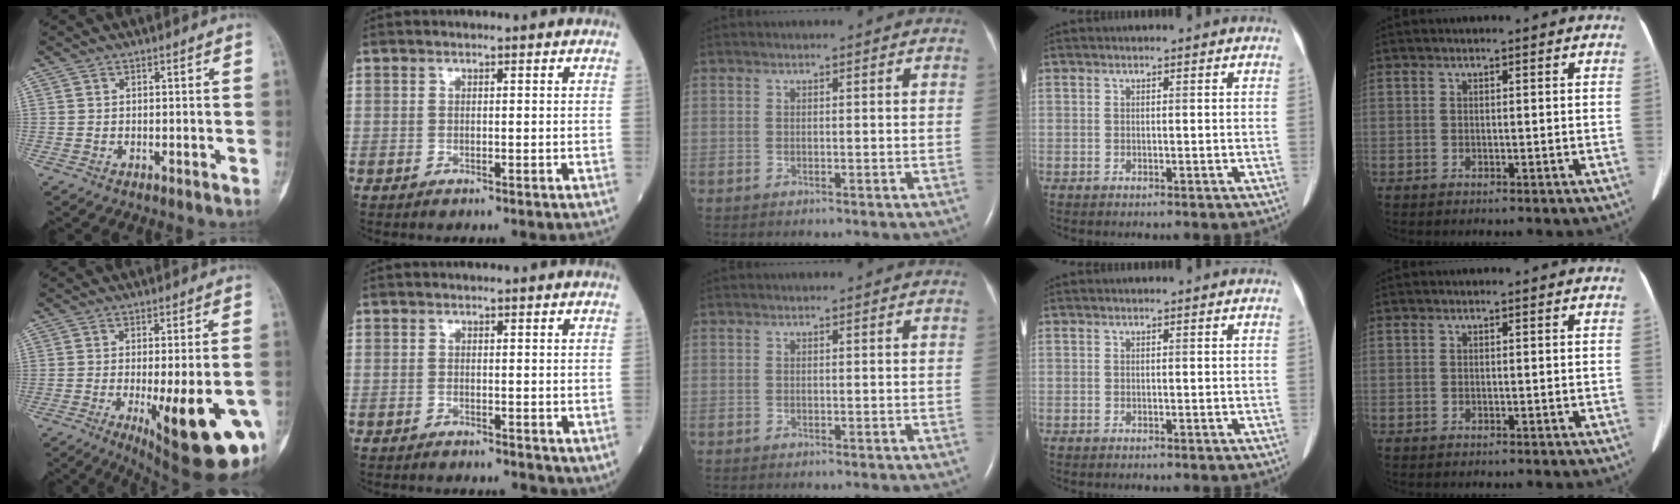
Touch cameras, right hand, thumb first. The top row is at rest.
{"thumb": {"total": 21.3, "force": [-7.6, 5.9, 19.0], "torque": [-0.200, -0.009, -0.087]}, "index": {"total": 1.7, "force": [0.2, 1.0, 1.3], "torque": [-0.020, -0.005, 0.005]}}